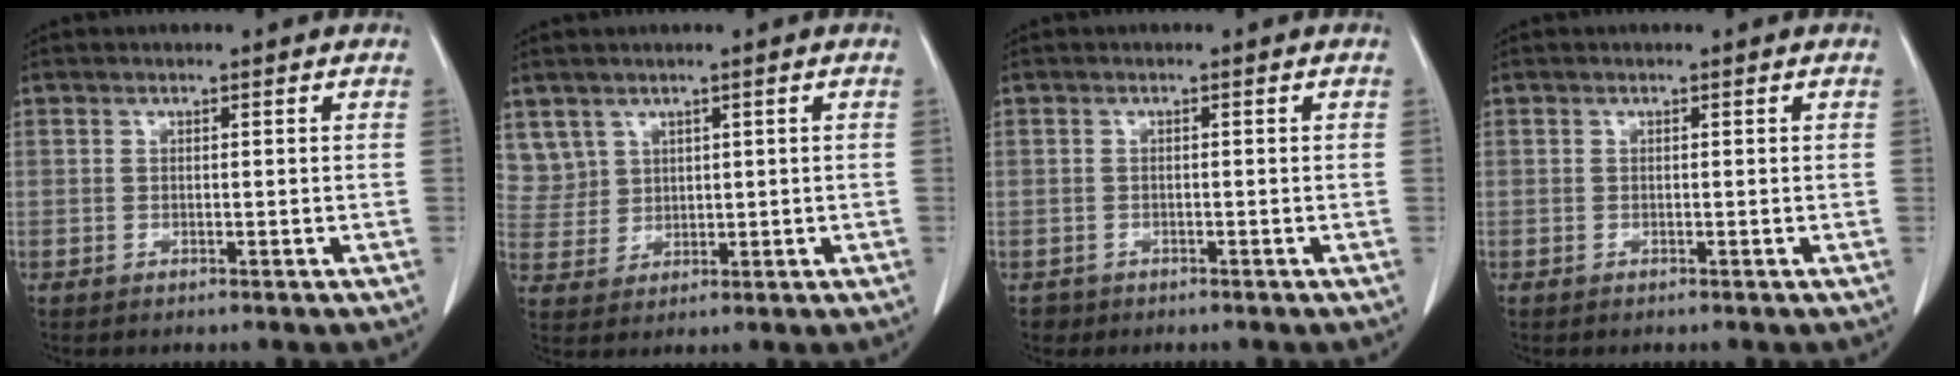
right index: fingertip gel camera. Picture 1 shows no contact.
{"total": 5.4, "force": [3.2, 4.3, -0.1], "torque": [0.007, 0.009, 0.075]}
{"total": 1.4, "force": [-0.8, 1.0, -0.2], "torque": [-0.006, 0.003, -0.015]}
{"total": 0.0}